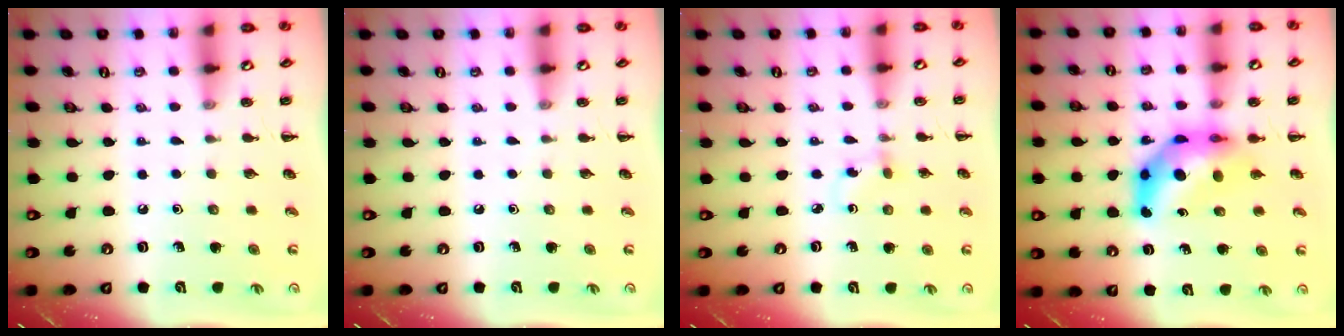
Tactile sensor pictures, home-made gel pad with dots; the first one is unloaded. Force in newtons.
{"total": 0.0}
{"total": 1.7, "press": 1.5, "slide": 0.8}
{"total": 8.9, "press": 8.4, "slide": 2.8}